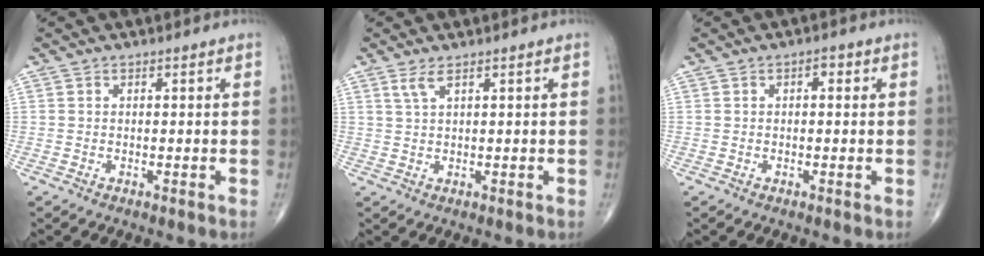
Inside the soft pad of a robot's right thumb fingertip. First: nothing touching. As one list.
[{"total": 2.0, "force": [1.2, 0.2, 1.6], "torque": [-0.040, -0.001, 0.031]}, {"total": 1.7, "force": [0.4, 0.8, 1.4], "torque": [-0.015, 0.003, 0.002]}]